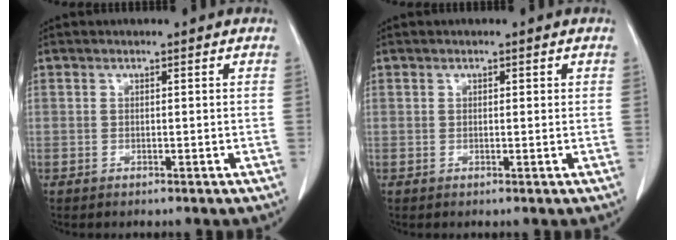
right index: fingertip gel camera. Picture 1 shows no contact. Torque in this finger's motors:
{"motor_torque": [-0.17, -0.02, -0.02, -0.01]}